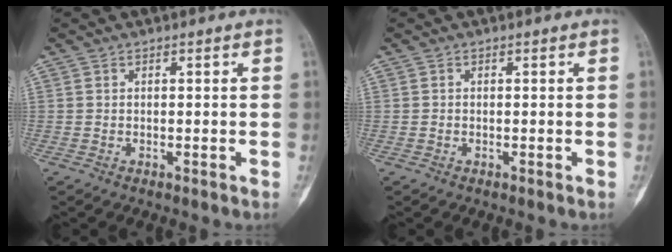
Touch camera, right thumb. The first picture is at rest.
{"total": 0.0}